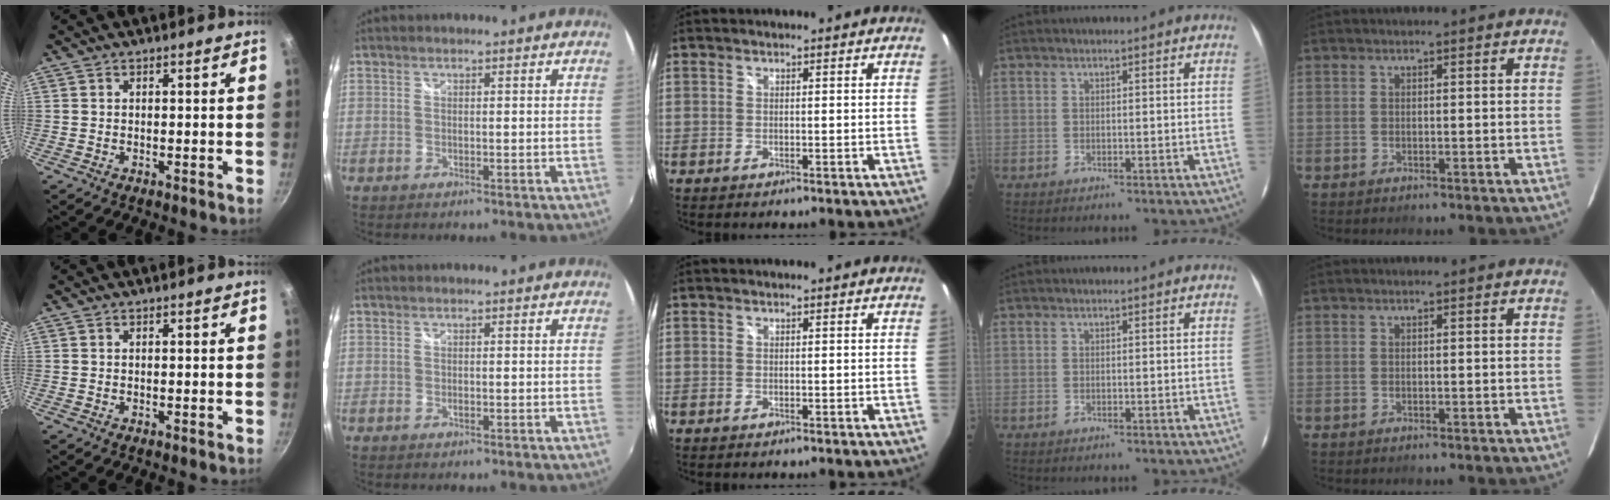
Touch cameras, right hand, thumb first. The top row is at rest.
{}